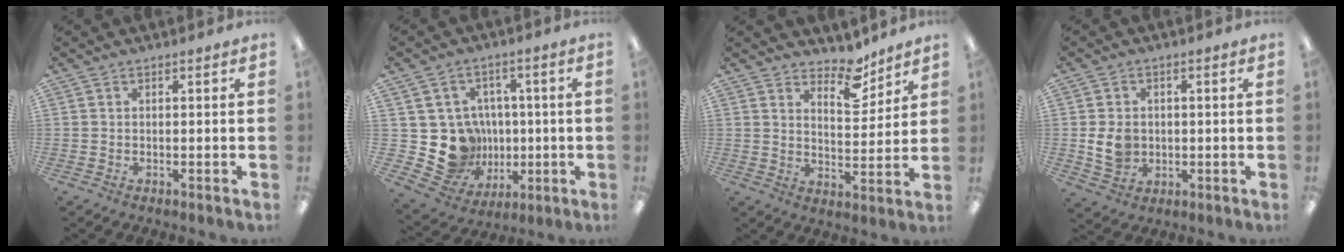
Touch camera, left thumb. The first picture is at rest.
{"total": 14.7, "force": [-1.3, 13.7, 5.0], "torque": [-0.115, 0.004, 0.008]}
{"total": 9.2, "force": [7.2, 4.1, 4.0], "torque": [-0.046, -0.049, 0.124]}
{"total": 6.4, "force": [-0.3, 5.3, 3.6], "torque": [-0.063, 0.002, -0.005]}